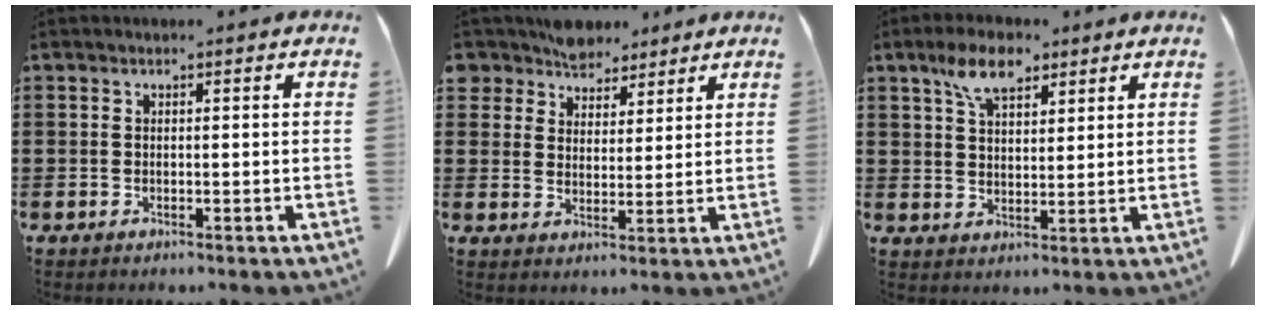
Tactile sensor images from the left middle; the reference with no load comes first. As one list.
[{"total": 5.9, "force": [5.3, 2.6, 0.3], "torque": [-0.035, -0.019, 0.099]}, {"total": 7.2, "force": [4.7, 3.4, 4.3], "torque": [-0.090, 0.003, 0.085]}]